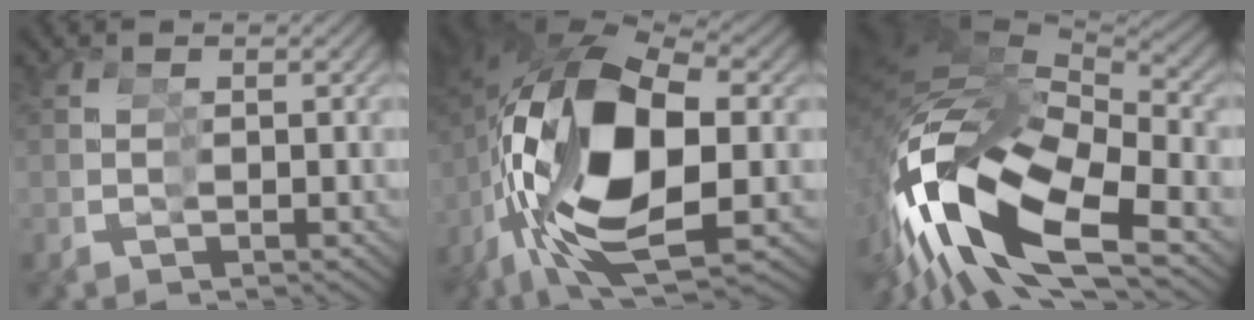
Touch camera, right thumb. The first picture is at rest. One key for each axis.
{"total": 18.7, "fx": -0.9, "fy": 10.3, "fz": 15.6, "tx": -0.315, "ty": -0.004, "tz": -0.002}
{"total": 16.6, "fx": -0.8, "fy": 10.1, "fz": 13.1, "tx": -0.291, "ty": -0.005, "tz": -0.012}